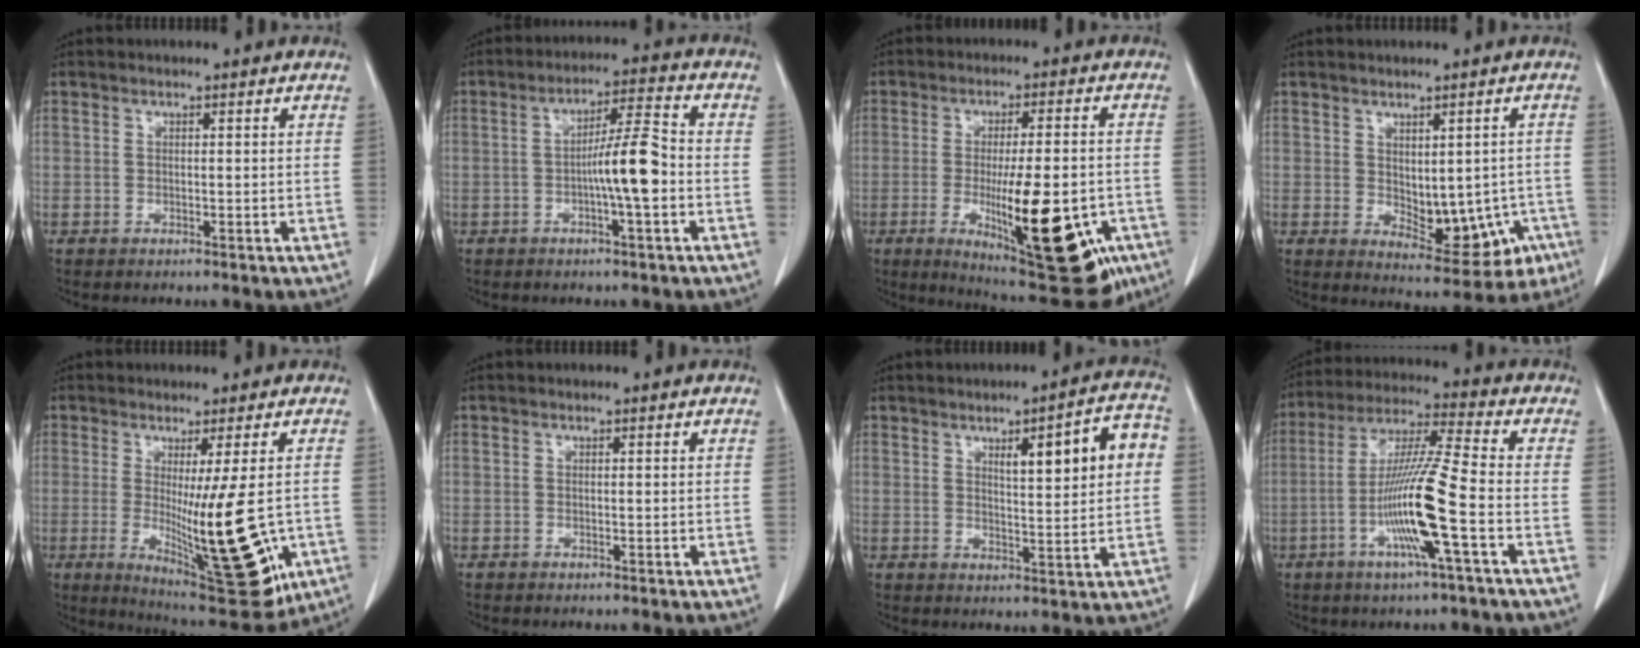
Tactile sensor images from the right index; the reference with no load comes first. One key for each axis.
{"total": 7.8, "fx": -1.6, "fy": 0.3, "fz": 7.7, "tx": -0.132, "ty": 0.012, "tz": -0.030}
{"total": 19.9, "fx": -6.9, "fy": 4.7, "fz": 18.1, "tx": -0.226, "ty": -0.019, "tz": -0.083}
{"total": 9.8, "fx": -2.1, "fy": 5.4, "fz": 7.9, "tx": -0.085, "ty": 0.003, "tz": -0.010}
{"total": 16.1, "fx": -2.5, "fy": 2.3, "fz": 15.7, "tx": -0.233, "ty": -0.045, "tz": -0.023}
{"total": 0.0}
{"total": 9.7, "fx": 2.6, "fy": 1.6, "fz": 9.2, "tx": -0.128, "ty": 0.017, "tz": 0.037}
{"total": 13.2, "fx": -4.0, "fy": -0.7, "fz": 12.6, "tx": -0.248, "ty": -0.006, "tz": -0.083}